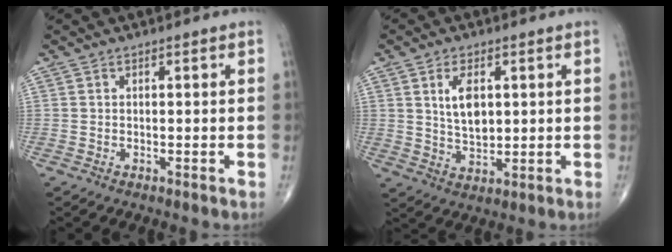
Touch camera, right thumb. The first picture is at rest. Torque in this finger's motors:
{"motor_torque": [-0.23, 0.51, 0.24, 0.23, -0.03]}